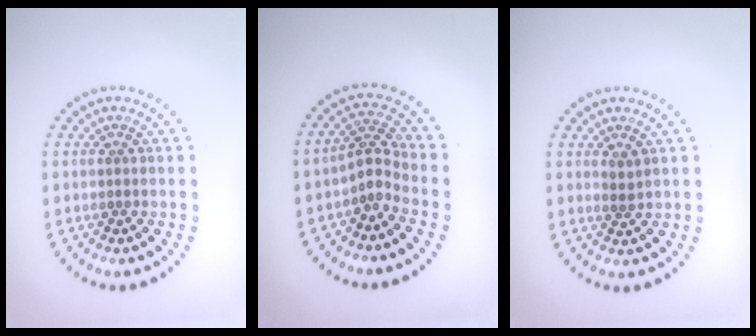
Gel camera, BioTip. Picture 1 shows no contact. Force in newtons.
{"total": 2.4, "press": 1.6, "slide": 1.8}
{"total": 0.7, "press": 0.4, "slide": 0.6}